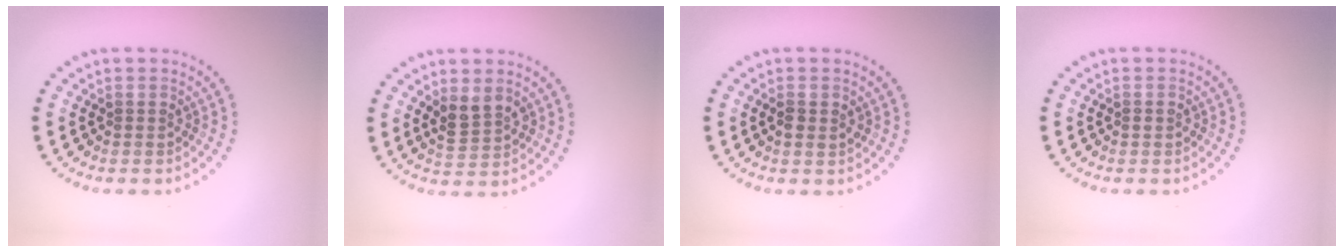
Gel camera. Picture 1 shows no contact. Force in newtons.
{"total": 2.5, "press": 2.4, "slide": 0.7}
{"total": 1.3, "press": 1.3, "slide": 0.2}
{"total": 0.8, "press": 0.8, "slide": 0.0}